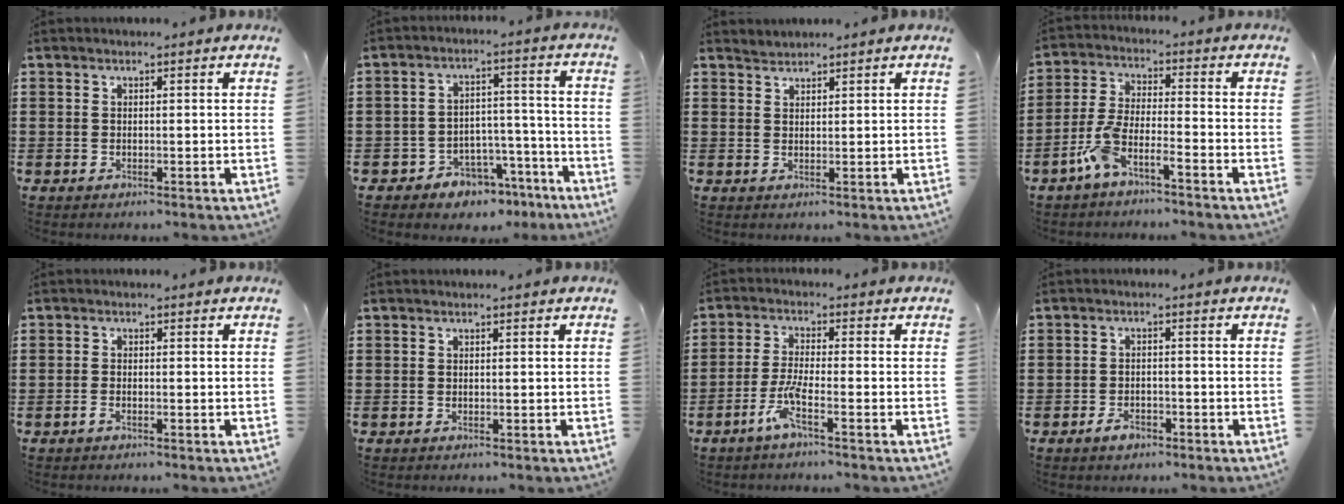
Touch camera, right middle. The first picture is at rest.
{"total": 4.9, "force": [-4.3, 2.4, 0.5], "torque": [-0.015, 0.021, -0.085]}
{"total": 1.2, "force": [1.1, 0.0, -0.4], "torque": [0.003, -0.001, 0.023]}
{"total": 5.7, "force": [-4.3, 0.8, 3.7], "torque": [-0.097, -0.011, -0.088]}
{"total": 1.0, "force": [-0.7, 0.1, 0.6], "torque": [-0.014, -0.004, -0.012]}
{"total": 0.0}
{"total": 4.5, "force": [-2.6, 0.3, 3.7], "torque": [-0.076, -0.003, -0.051]}
{"total": 2.3, "force": [-1.6, 1.1, 1.2], "torque": [-0.021, 0.004, -0.032]}